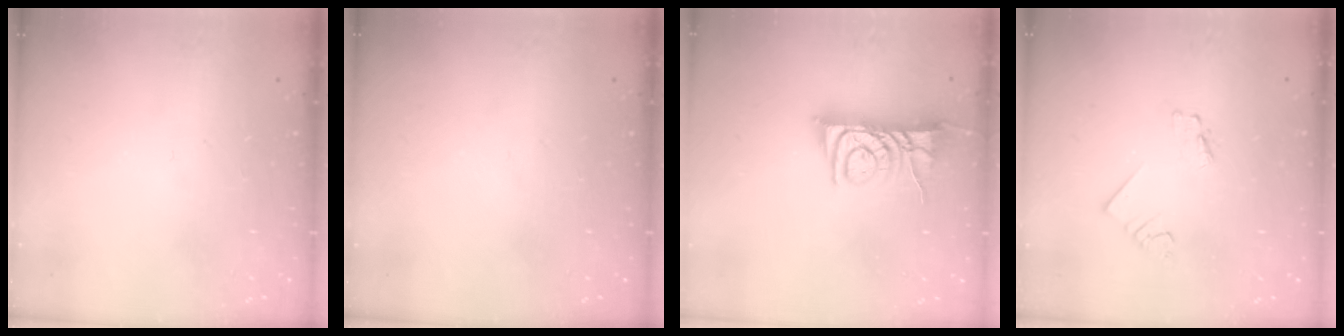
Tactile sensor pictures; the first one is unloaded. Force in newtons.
{"total": 0.0}
{"total": 10.4, "press": 10.4, "slide": 0.8}
{"total": 1.7, "press": 1.7, "slide": 0.3}